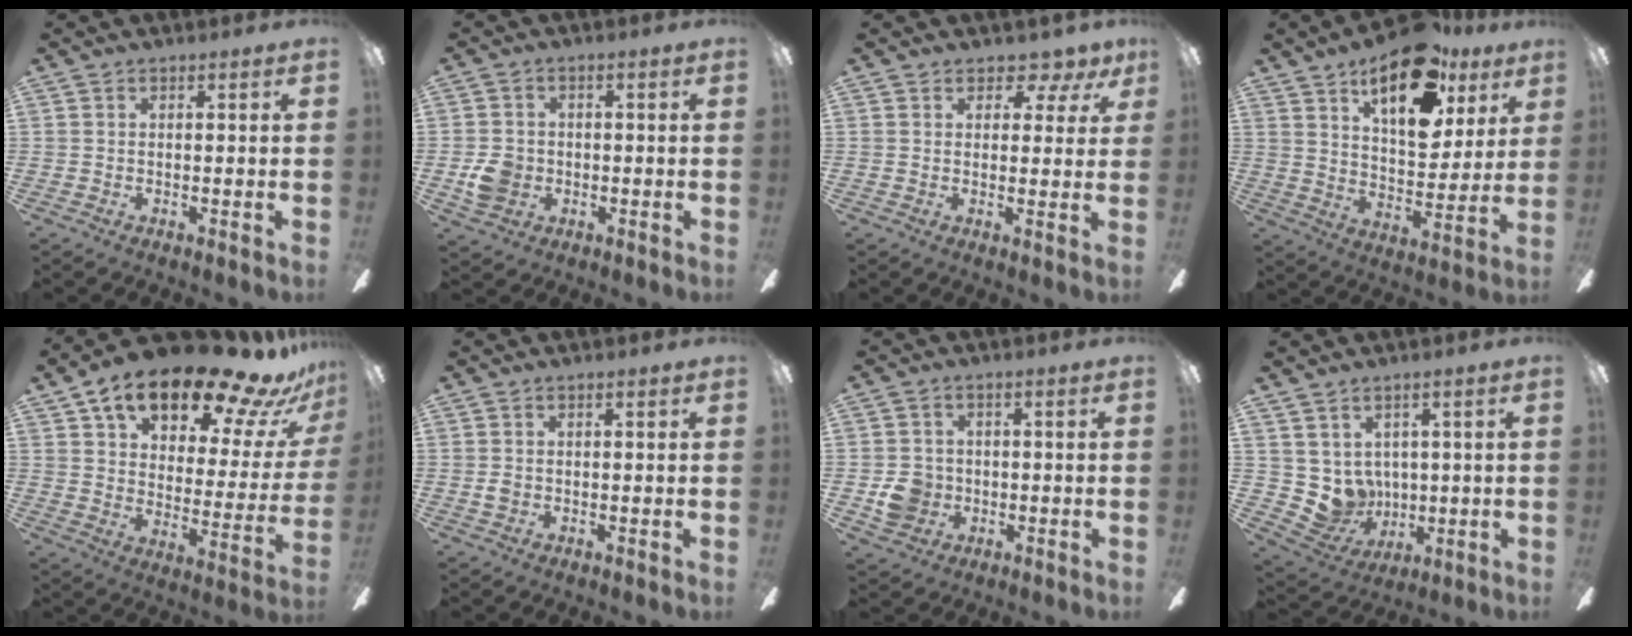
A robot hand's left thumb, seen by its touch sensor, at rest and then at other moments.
{"total": 5.7, "force": [-1.4, 5.0, 2.4], "torque": [-0.039, 0.006, -0.025]}
{"total": 4.2, "force": [2.9, 2.5, 1.6], "torque": [-0.011, -0.016, 0.048]}
{"total": 19.6, "force": [12.1, 9.1, 12.4], "torque": [-0.184, -0.060, 0.205]}
{"total": 22.3, "force": [15.6, 8.0, 13.7], "torque": [-0.214, -0.094, 0.253]}
{"total": 1.2, "force": [-0.1, 1.0, 0.6], "torque": [-0.012, 0.005, -0.003]}
{"total": 6.5, "force": [-1.3, 5.9, 2.3], "torque": [-0.040, 0.012, -0.021]}
{"total": 7.5, "force": [3.1, 6.7, 0.9], "torque": [-0.038, -0.035, 0.068]}